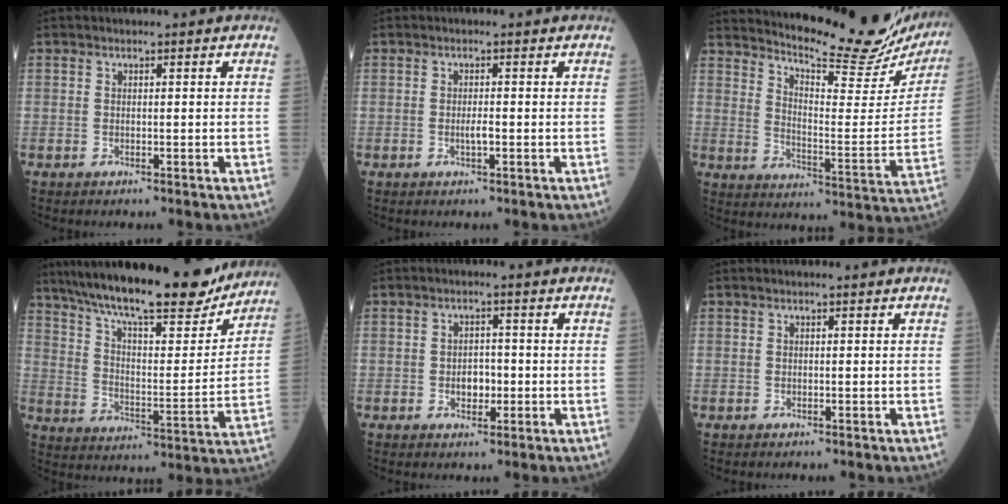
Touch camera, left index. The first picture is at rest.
{"total": 1.3, "force": [-0.3, 0.2, 1.3], "torque": [-0.026, -0.001, -0.005]}
{"total": 23.1, "force": [21.1, 2.9, 8.8], "torque": [-0.138, -0.071, 0.273]}
{"total": 25.6, "force": [21.5, 4.9, 13.0], "torque": [-0.217, 0.001, 0.313]}
{"total": 2.9, "force": [-0.6, 1.9, 2.1], "torque": [-0.031, 0.004, -0.008]}
{"total": 0.0}